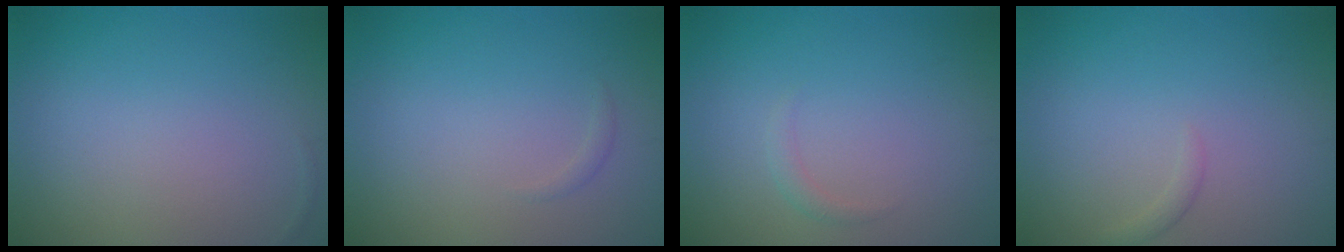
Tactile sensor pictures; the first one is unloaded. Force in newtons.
{"total": 0.5, "press": 0.5, "slide": 0.0}
{"total": 0.9, "press": 0.9, "slide": 0.1}
{"total": 0.7, "press": 0.7, "slide": 0.1}